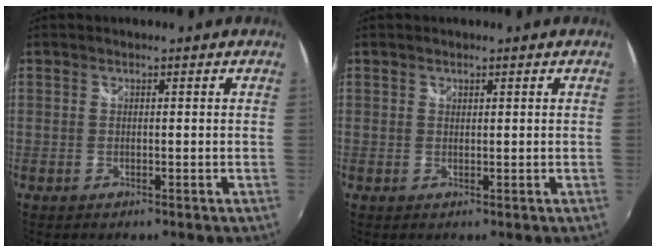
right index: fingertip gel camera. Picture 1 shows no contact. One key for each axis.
{"total": 0.6, "fx": 0.4, "fy": 0.4, "fz": 0.1, "tx": -0.001, "ty": 0.001, "tz": 0.005}